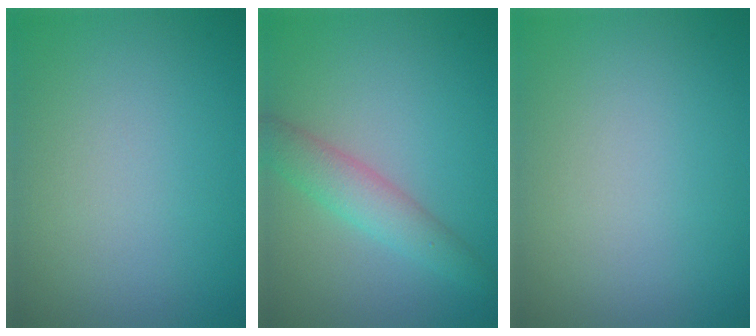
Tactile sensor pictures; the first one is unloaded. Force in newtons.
{"total": 3.2, "press": 3.2, "slide": 0.1}
{"total": 0.0}